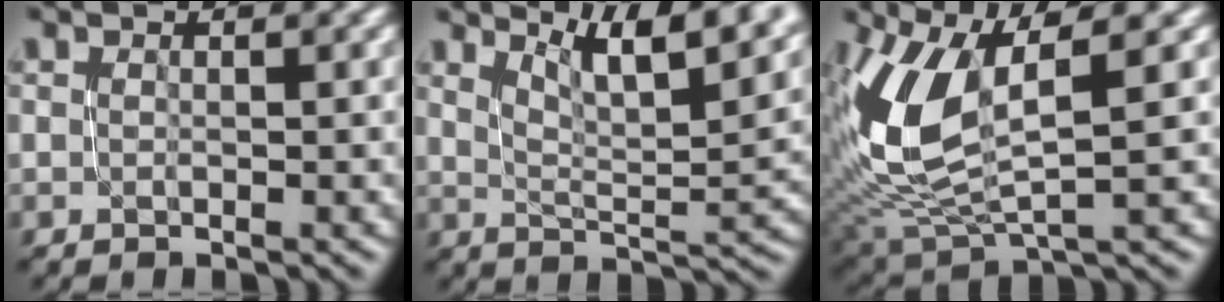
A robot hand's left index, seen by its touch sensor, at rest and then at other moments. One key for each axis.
{"total": 9.7, "fx": 6.7, "fy": 2.4, "fz": 6.6, "tx": -0.087, "ty": 0.010, "tz": 0.095}
{"total": 8.9, "fx": 2.1, "fy": 4.0, "fz": 7.6, "tx": -0.185, "ty": -0.004, "tz": 0.046}